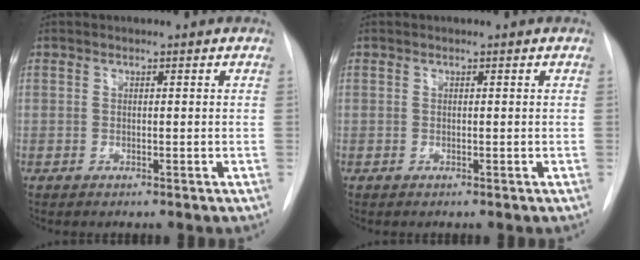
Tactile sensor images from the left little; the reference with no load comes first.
{"total": 0.0}